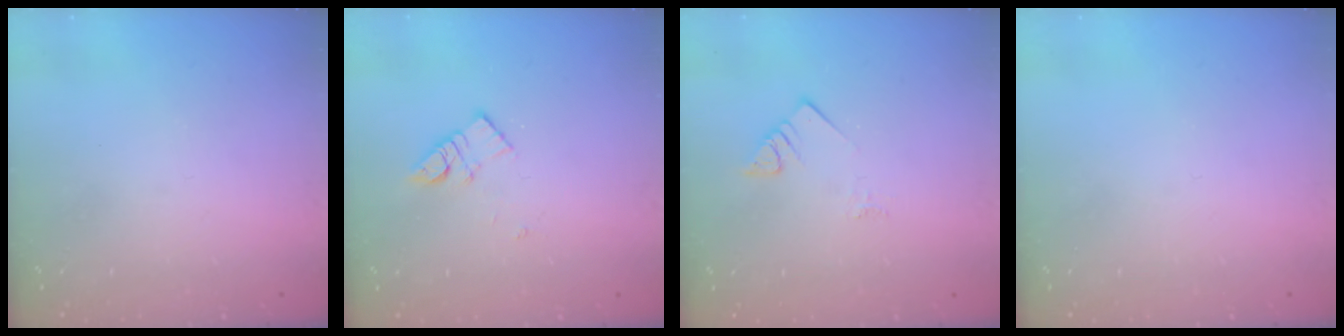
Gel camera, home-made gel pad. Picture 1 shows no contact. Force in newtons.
{"total": 8.1, "press": 8.1, "slide": 0.4}
{"total": 3.6, "press": 3.6, "slide": 0.5}
{"total": 0.0}